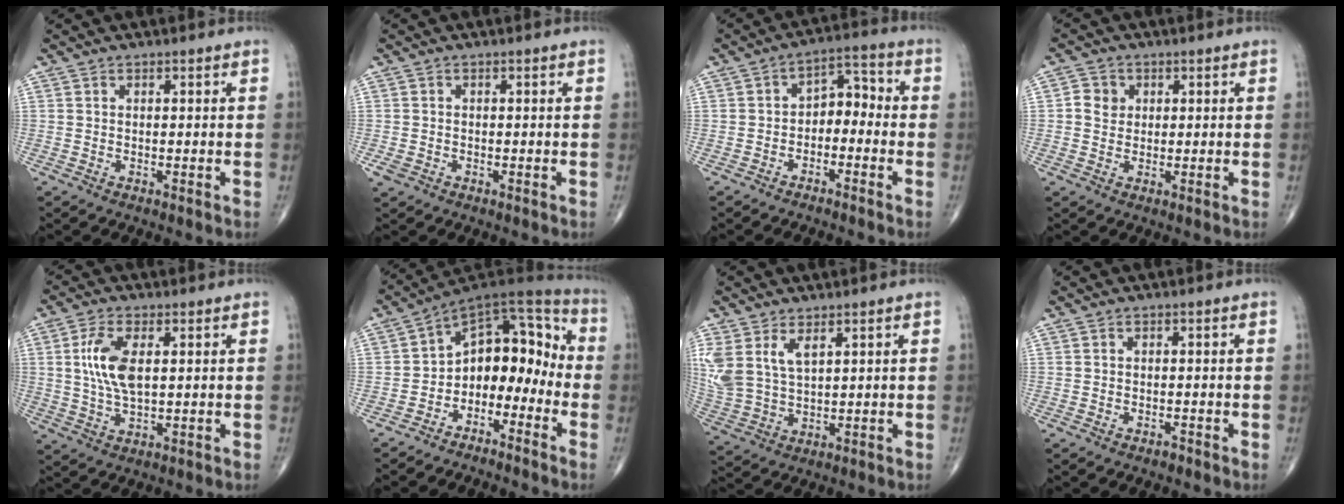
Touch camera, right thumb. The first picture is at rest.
{"total": 1.9, "force": [-0.8, 1.4, 0.9], "torque": [-0.018, 0.004, -0.013]}
{"total": 6.3, "force": [-2.2, 4.2, 4.2], "torque": [-0.038, 0.046, -0.047]}
{"total": 3.5, "force": [0.7, 3.2, 1.2], "torque": [-0.005, 0.002, 0.007]}
{"total": 8.2, "force": [1.5, 3.7, 7.2], "torque": [-0.154, -0.004, 0.031]}
{"total": 13.3, "force": [-4.5, 8.9, 8.9], "torque": [-0.078, 0.098, -0.084]}
{"total": 9.2, "force": [4.1, 5.0, 6.5], "torque": [-0.148, -0.009, 0.097]}
{"total": 0.8, "force": [-0.6, 0.3, 0.2], "torque": [-0.002, 0.003, -0.012]}